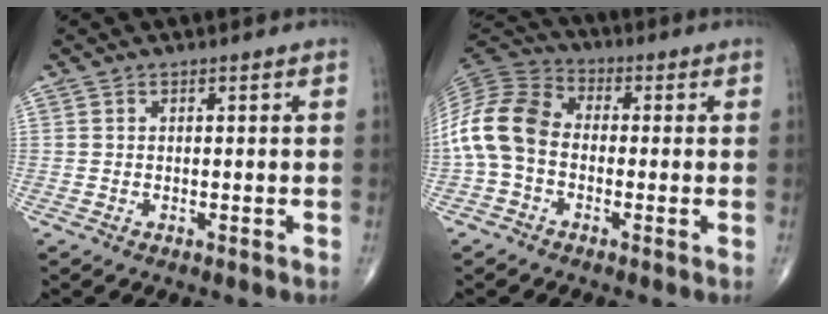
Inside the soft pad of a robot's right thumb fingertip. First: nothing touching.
{"total": 11.8, "force": [-1.7, 8.5, 8.0], "torque": [-0.160, 0.031, -0.049]}